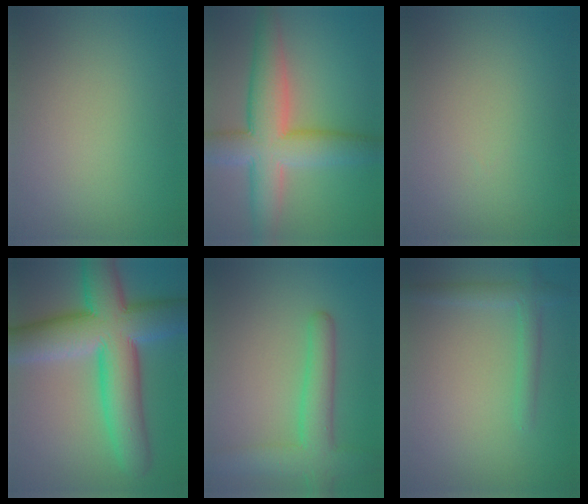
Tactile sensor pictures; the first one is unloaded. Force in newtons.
{"total": 8.3, "press": 8.3, "slide": 0.3}
{"total": 0.0}
{"total": 13.0, "press": 12.9, "slide": 0.6}
{"total": 5.3, "press": 5.3, "slide": 0.2}
{"total": 2.3, "press": 2.3, "slide": 0.2}